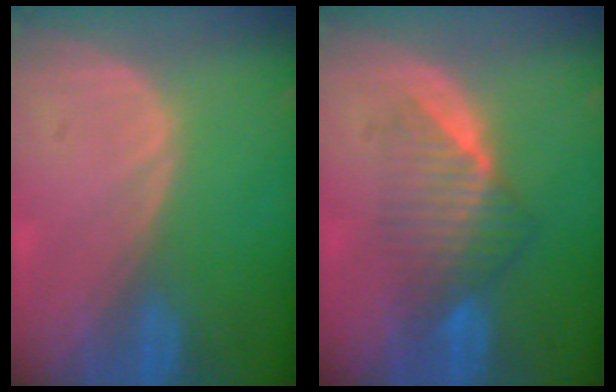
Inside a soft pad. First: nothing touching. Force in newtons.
{"total": 6.9, "press": 6.5, "slide": 2.5}